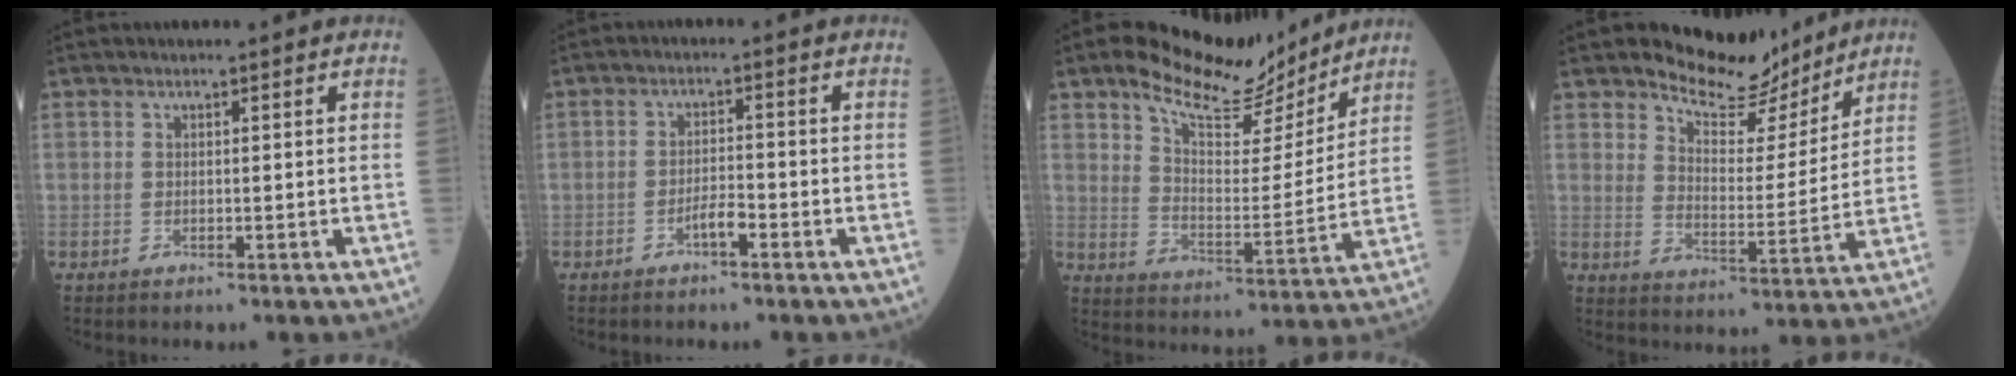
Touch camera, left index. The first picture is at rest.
{"total": 2.5, "force": [-1.6, 0.4, 1.9], "torque": [-0.032, 0.002, -0.031]}
{"total": 14.7, "force": [12.4, 4.0, 6.6], "torque": [-0.114, -0.005, 0.201]}
{"total": 9.7, "force": [8.9, 2.9, 2.5], "torque": [-0.041, -0.016, 0.140]}